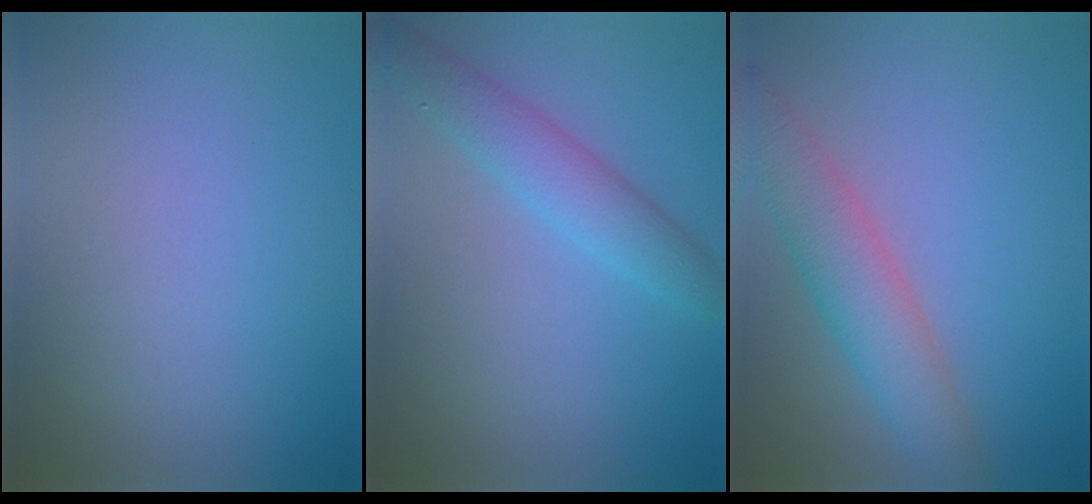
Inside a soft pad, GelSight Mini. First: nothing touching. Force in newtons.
{"total": 3.6, "press": 3.6, "slide": 0.1}
{"total": 4.9, "press": 4.9, "slide": 0.3}